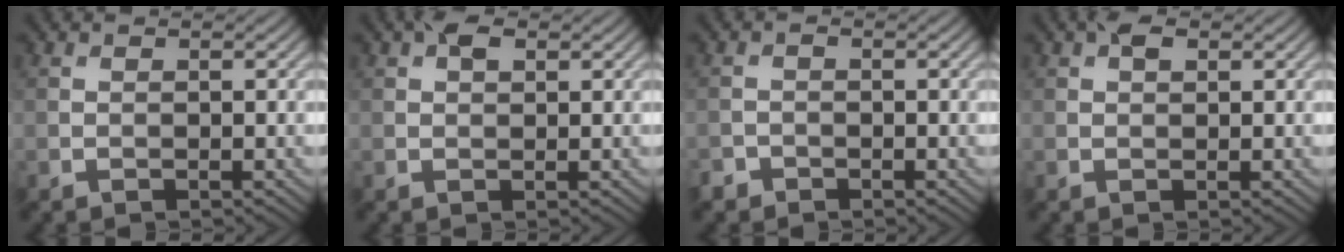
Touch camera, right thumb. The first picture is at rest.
{"total": 2.3, "force": [1.1, 1.2, 1.5], "torque": [-0.027, 0.006, 0.017]}
{"total": 1.4, "force": [-1.2, 0.7, 0.0], "torque": [0.001, 0.002, -0.024]}
{"total": 1.7, "force": [0.9, 1.0, 1.1], "torque": [-0.020, 0.006, 0.013]}